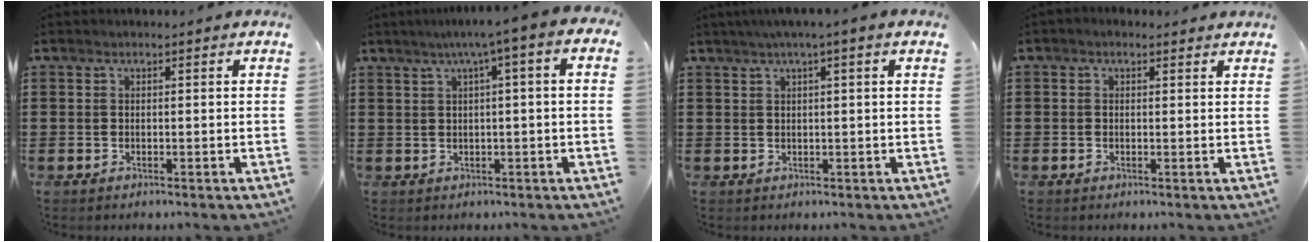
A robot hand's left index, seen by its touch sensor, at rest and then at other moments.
{"total": 3.8, "force": [0.5, -0.1, 3.8], "torque": [-0.072, 0.000, 0.002]}
{"total": 1.6, "force": [0.6, 0.1, 1.5], "torque": [-0.030, 0.000, 0.010]}
{"total": 1.0, "force": [0.2, 0.9, 0.3], "torque": [-0.009, 0.005, 0.003]}